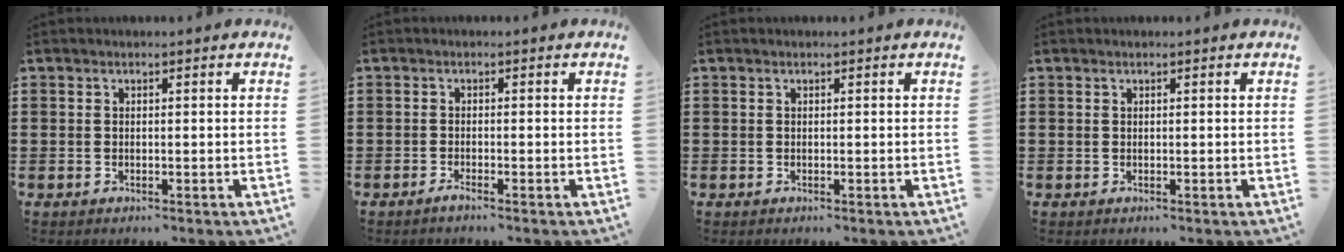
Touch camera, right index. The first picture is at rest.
{"total": 1.1, "force": [-0.9, -0.1, 0.6], "torque": [-0.010, -0.004, -0.016]}
{"total": 0.0}
{"total": 0.0}